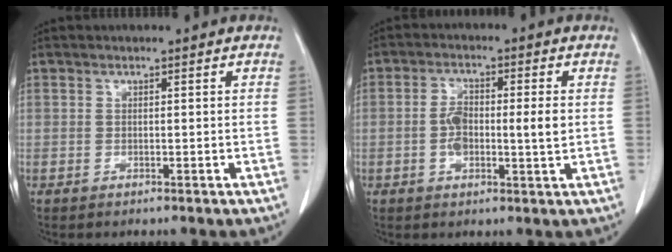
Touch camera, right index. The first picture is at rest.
{"total": 6.6, "force": [-0.2, 2.0, 6.3], "torque": [-0.119, 0.008, -0.005]}